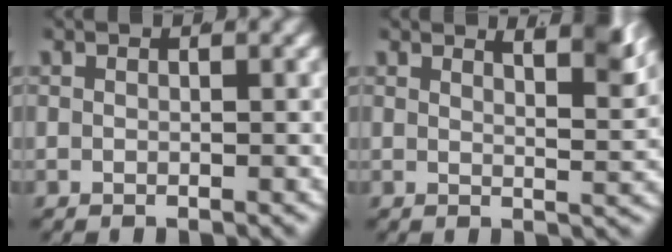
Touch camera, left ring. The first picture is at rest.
{"total": 4.8, "force": [3.0, 0.6, 3.8], "torque": [-0.044, -0.012, 0.052]}